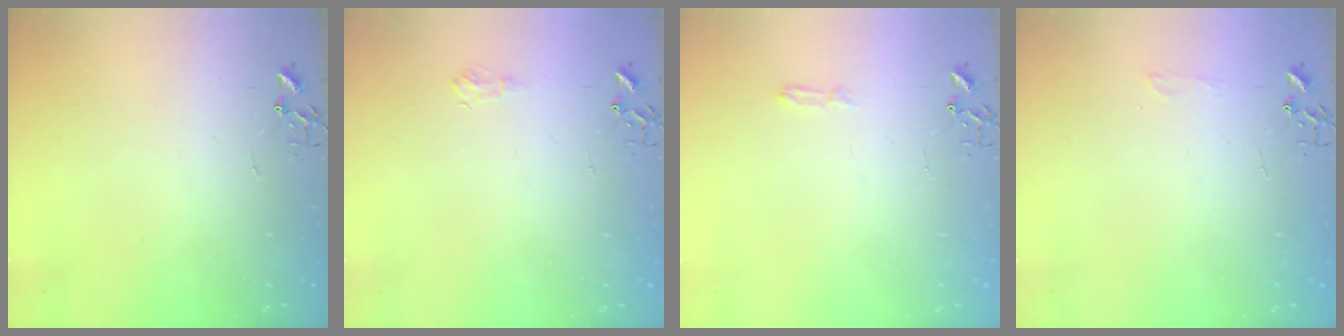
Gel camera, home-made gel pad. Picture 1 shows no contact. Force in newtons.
{"total": 5.8, "press": 5.7, "slide": 0.8}
{"total": 4.0, "press": 3.9, "slide": 0.5}
{"total": 4.7, "press": 4.6, "slide": 0.7}